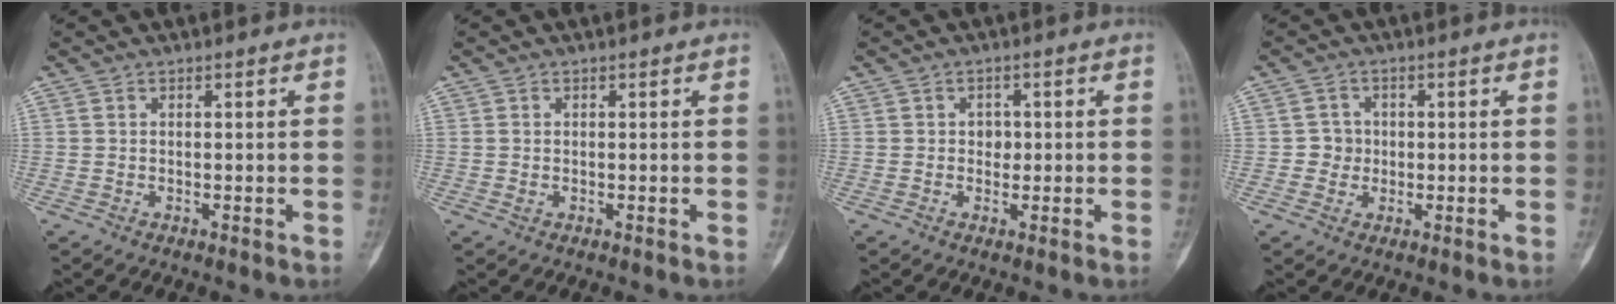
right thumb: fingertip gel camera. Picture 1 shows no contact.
{"total": 0.6, "force": [0.0, 0.4, 0.4], "torque": [-0.013, 0.001, 0.001]}
{"total": 2.1, "force": [0.0, 1.7, 1.2], "torque": [-0.002, 0.005, -0.003]}
{"total": 3.0, "force": [-0.2, 3.0, 0.5], "torque": [0.016, 0.010, -0.006]}